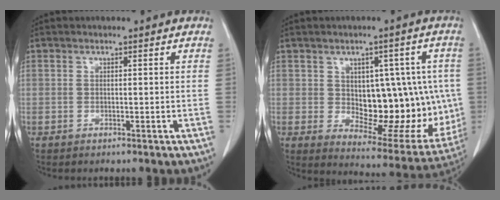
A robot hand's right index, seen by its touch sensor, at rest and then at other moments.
{"total": 17.6, "force": [0.1, 8.8, 15.2], "torque": [-0.190, 0.007, 0.030]}